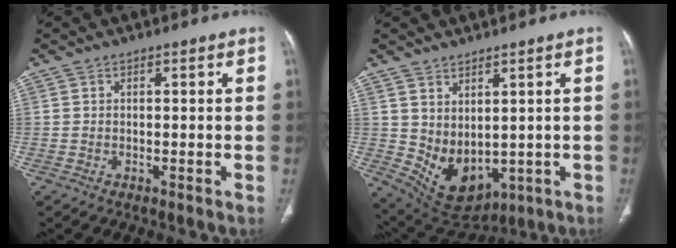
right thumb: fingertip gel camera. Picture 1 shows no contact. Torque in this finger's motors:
{"motor_torque": [-0.41, 0.82, 0.25, -0.11, 0.24]}